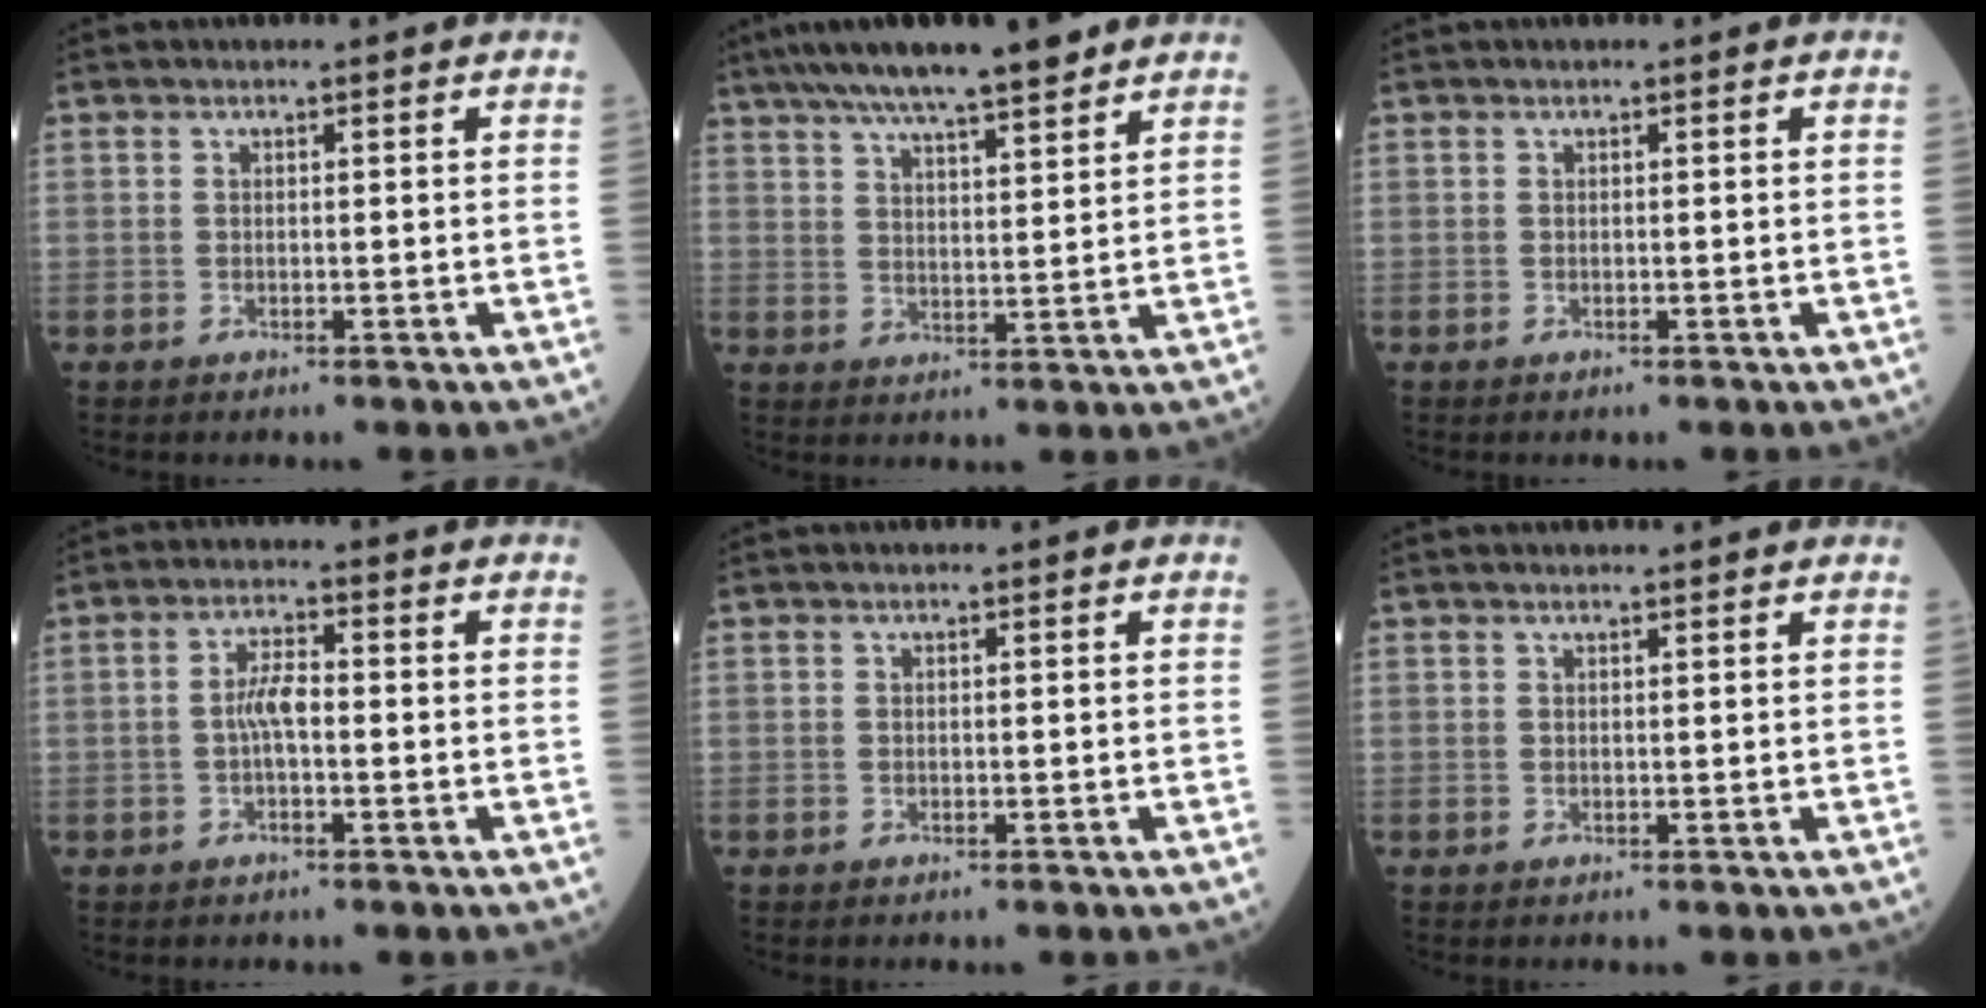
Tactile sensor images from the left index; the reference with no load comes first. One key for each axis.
{"total": 13.7, "fx": 11.0, "fy": 1.6, "fz": 8.0, "tx": -0.135, "ty": 0.030, "tz": 0.175}
{"total": 0.0}
{"total": 3.9, "fx": -0.6, "fy": 1.2, "fz": 3.7, "tx": -0.077, "ty": 0.008, "tz": -0.012}
{"total": 0.0}
{"total": 2.7, "fx": 2.6, "fy": 0.2, "fz": 0.8, "tx": -0.012, "ty": 0.014, "tz": 0.029}